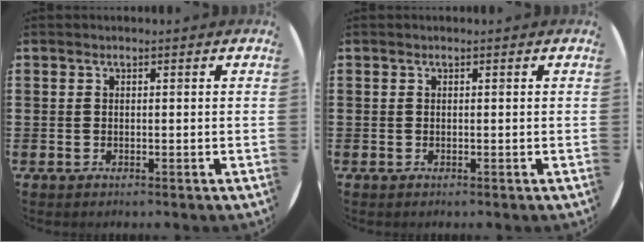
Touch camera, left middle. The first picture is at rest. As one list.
[{"total": 0.0}]